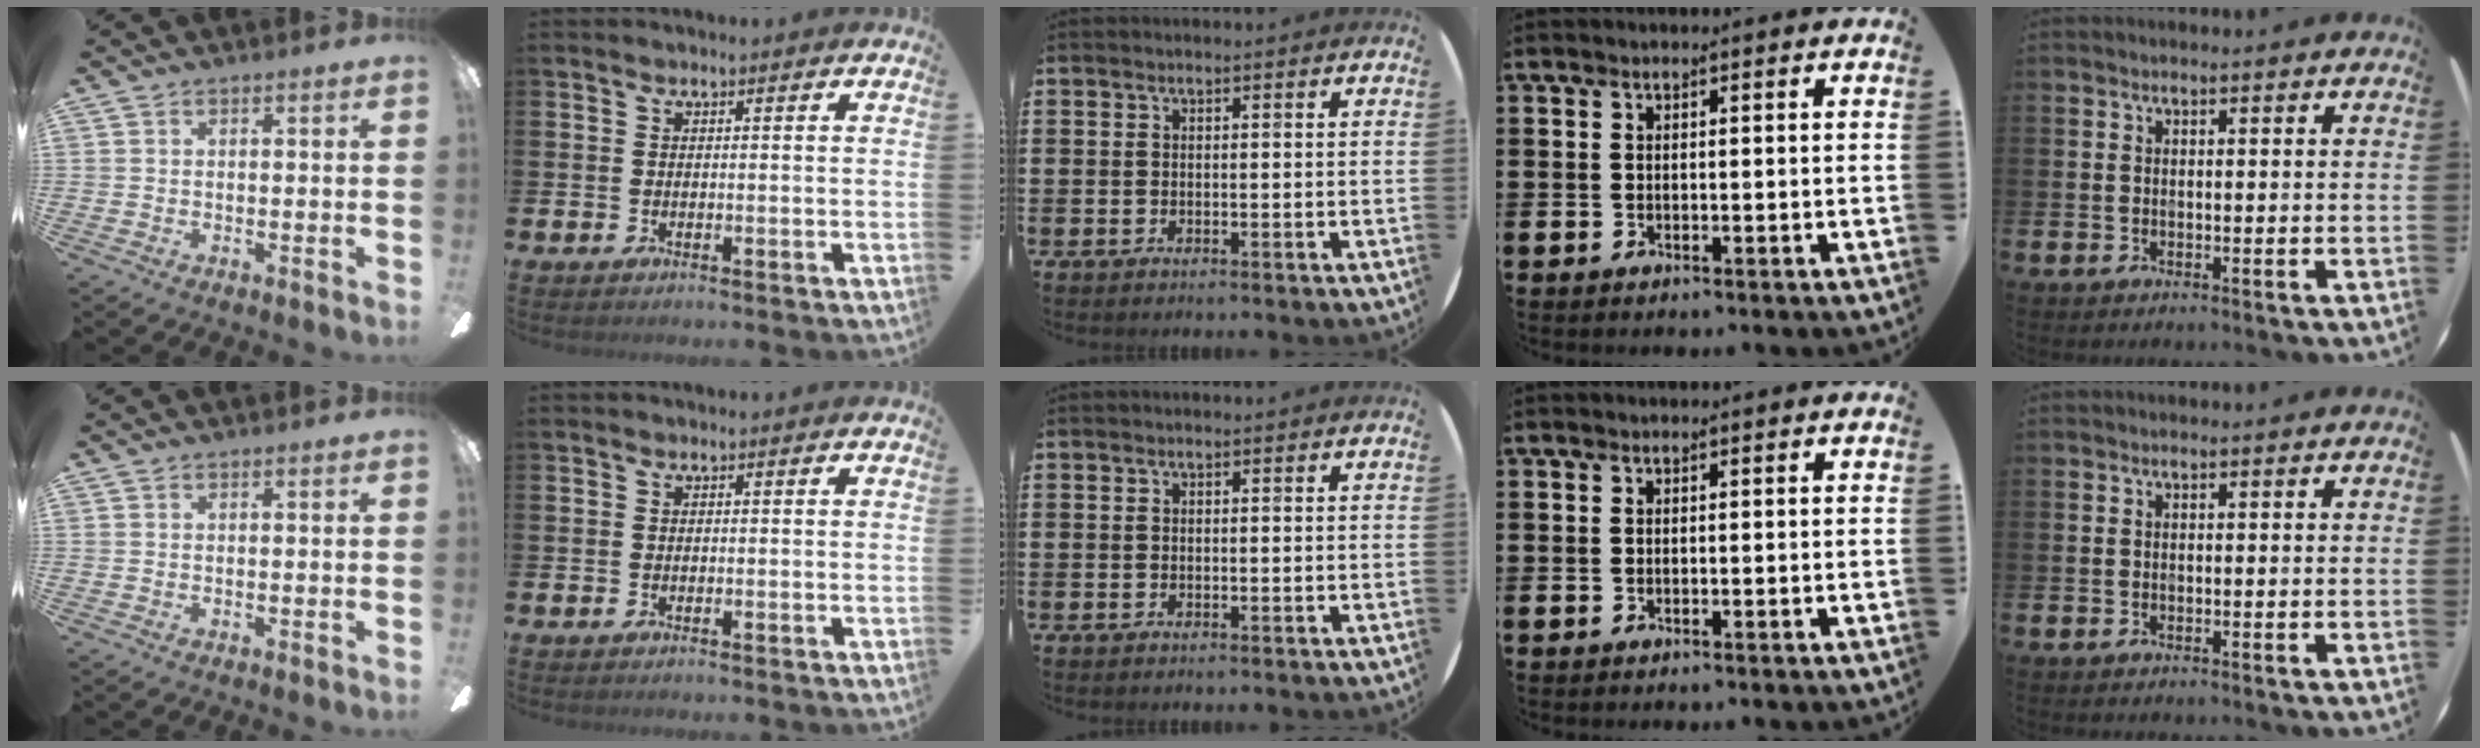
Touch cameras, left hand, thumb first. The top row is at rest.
{}